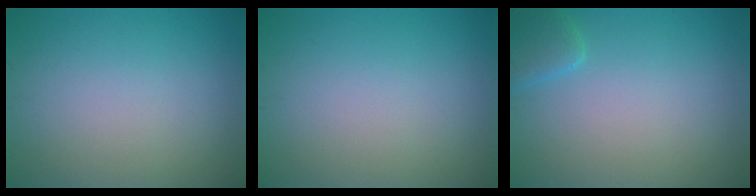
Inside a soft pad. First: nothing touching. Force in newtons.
{"total": 0.0}
{"total": 2.1, "press": 2.1, "slide": 0.2}